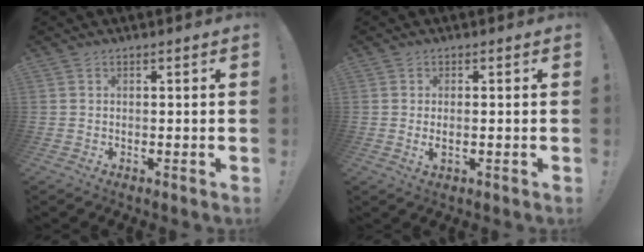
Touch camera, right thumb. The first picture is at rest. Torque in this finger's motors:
{"motor_torque": [0.00, -0.11, 0.10, -0.21, 0.12]}